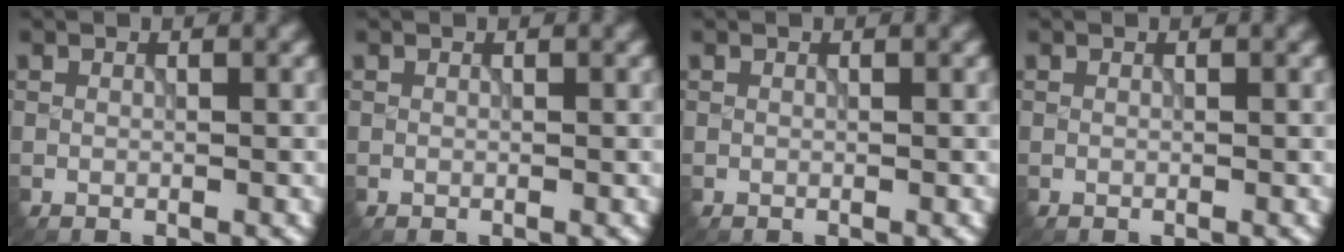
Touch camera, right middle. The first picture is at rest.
{"total": 0.0}
{"total": 0.0}
{"total": 0.0}